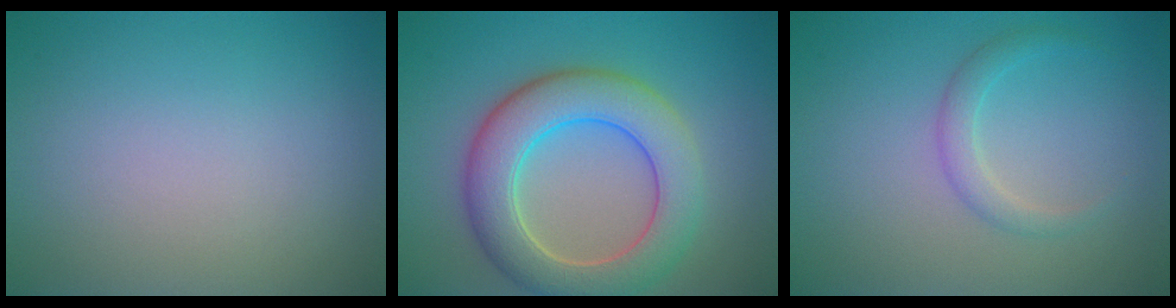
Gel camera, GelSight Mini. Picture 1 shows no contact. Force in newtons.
{"total": 7.6, "press": 7.6, "slide": 0.9}
{"total": 1.7, "press": 1.7, "slide": 0.1}